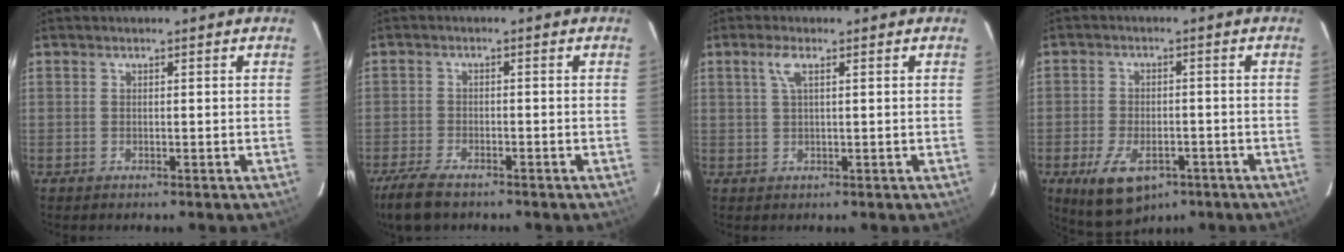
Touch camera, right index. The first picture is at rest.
{"total": 6.8, "force": [-5.4, 2.2, 3.5], "torque": [-0.105, -0.020, -0.105]}
{"total": 2.6, "force": [1.1, 0.5, 2.3], "torque": [-0.049, 0.006, 0.022]}
{"total": 10.9, "force": [-5.9, 6.0, 7.0], "torque": [-0.147, -0.020, -0.090]}